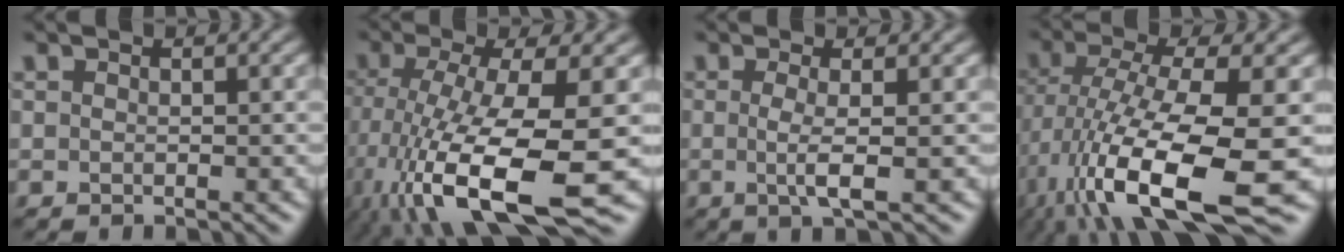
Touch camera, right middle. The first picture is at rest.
{"total": 13.2, "force": [-5.1, 3.8, 11.5], "torque": [-0.233, -0.025, -0.082]}
{"total": 2.7, "force": [-0.2, 0.5, 2.6], "torque": [-0.050, -0.007, -0.006]}
{"total": 13.2, "force": [-4.3, 4.2, 11.7], "torque": [-0.222, -0.017, -0.075]}